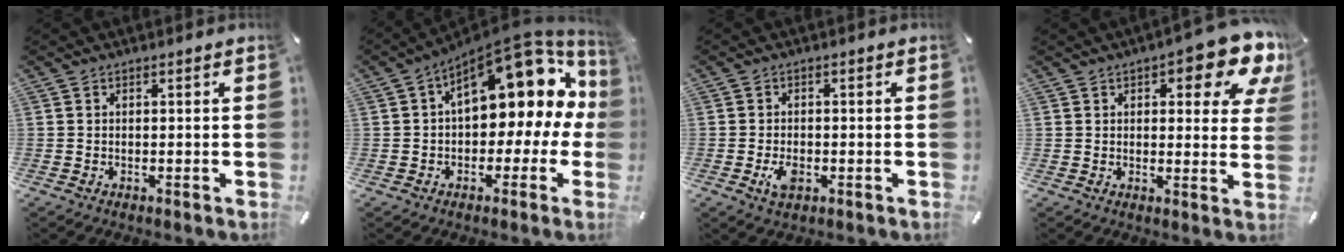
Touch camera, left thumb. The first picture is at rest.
{"total": 17.0, "force": [7.6, 8.8, 12.4], "torque": [-0.163, -0.059, 0.124]}
{"total": 3.6, "force": [-1.2, 2.2, 2.5], "torque": [-0.056, 0.002, -0.022]}
{"total": 11.2, "force": [6.8, 4.5, 7.6], "torque": [-0.085, -0.041, 0.111]}